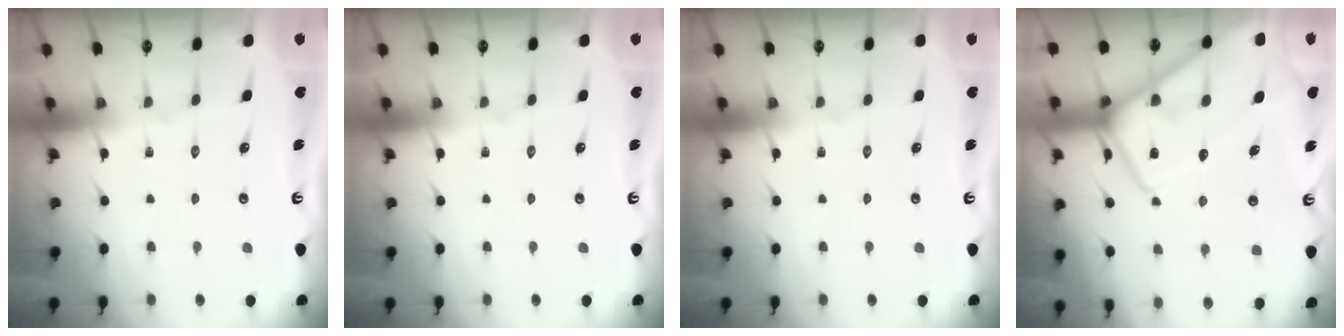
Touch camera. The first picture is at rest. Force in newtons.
{"total": 0.0}
{"total": 0.0}
{"total": 15.7, "press": 15.7, "slide": 1.2}